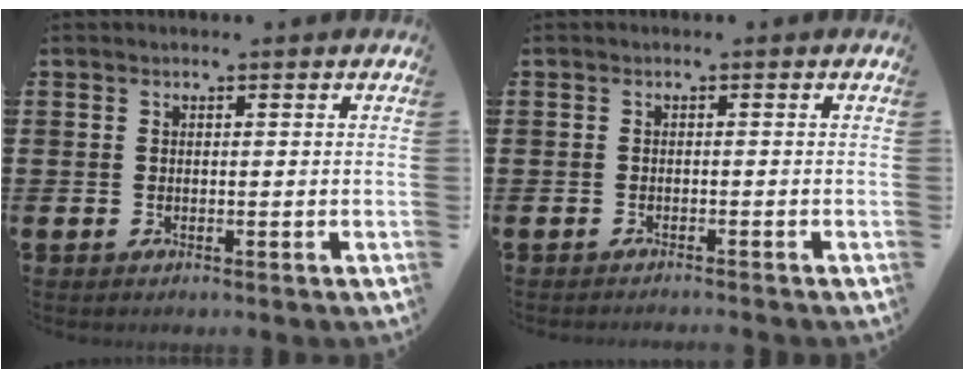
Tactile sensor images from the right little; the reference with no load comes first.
{"total": 0.6, "force": [-0.6, -0.2, 0.0], "torque": [0.001, -0.001, -0.013]}